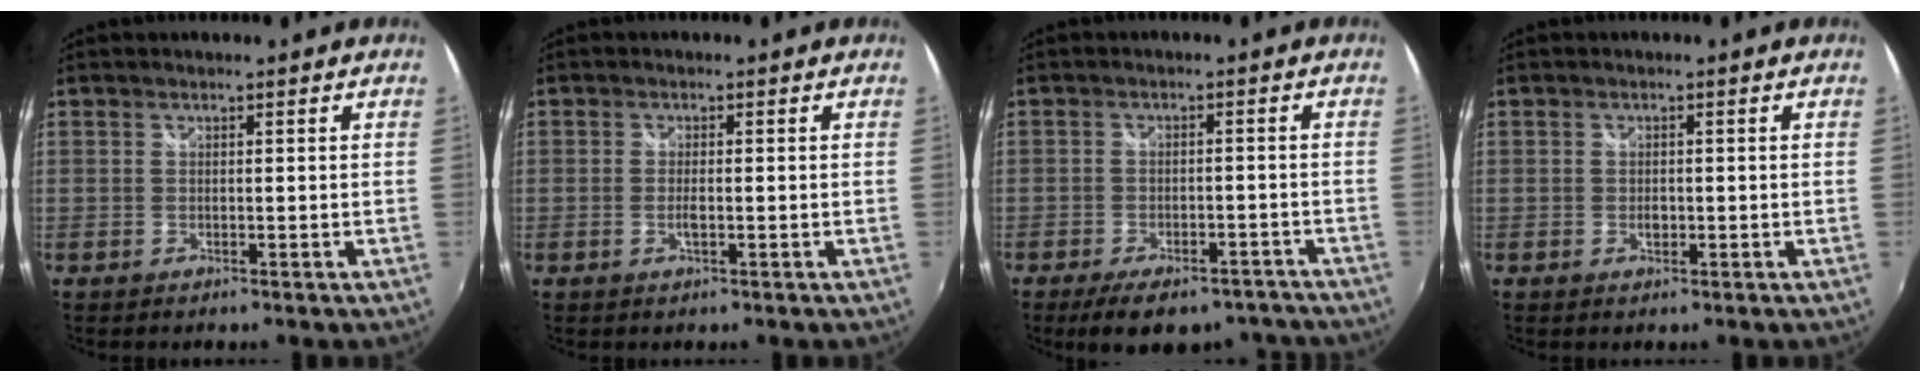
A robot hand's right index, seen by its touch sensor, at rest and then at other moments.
{"total": 2.0, "force": [-0.5, 0.5, 1.8], "torque": [-0.036, -0.003, -0.009]}
{"total": 14.1, "force": [-11.3, 5.7, 6.3], "torque": [-0.121, 0.000, -0.142]}
{"total": 1.4, "force": [-0.4, 0.9, 1.0], "torque": [-0.017, 0.000, -0.007]}